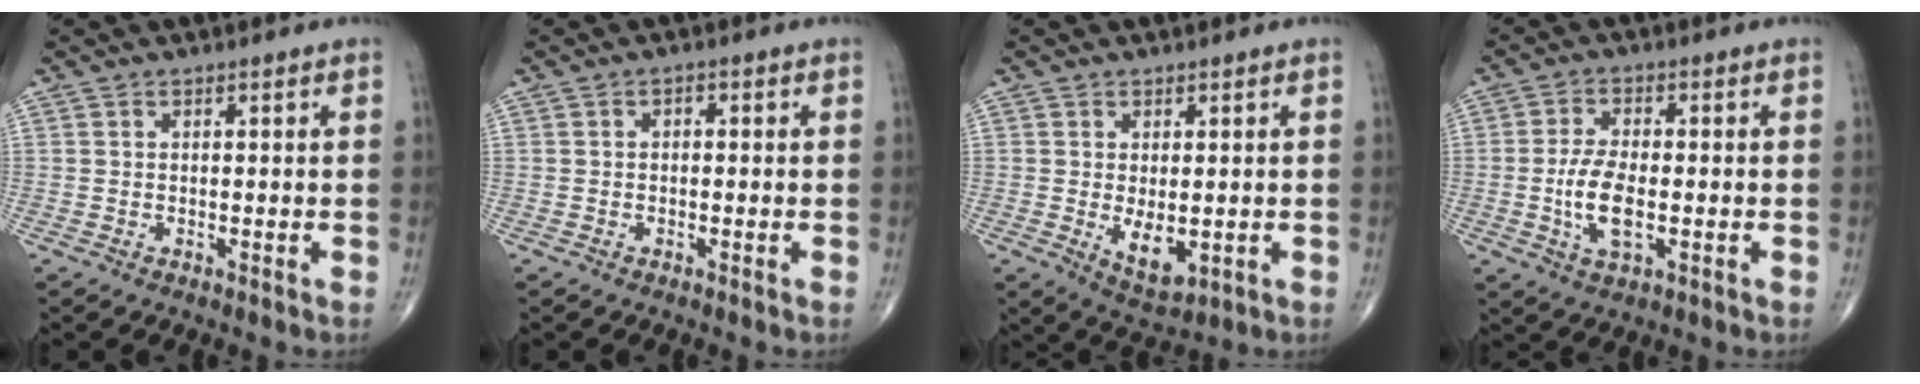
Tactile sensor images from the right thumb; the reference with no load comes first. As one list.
[{"total": 1.0, "force": [-0.1, 0.7, 0.7], "torque": [-0.002, 0.006, -0.007]}, {"total": 5.8, "force": [-0.7, 2.9, 4.9], "torque": [-0.067, -0.015, 0.002]}, {"total": 7.5, "force": [-1.4, 3.4, 6.6], "torque": [-0.133, 0.002, -0.025]}]